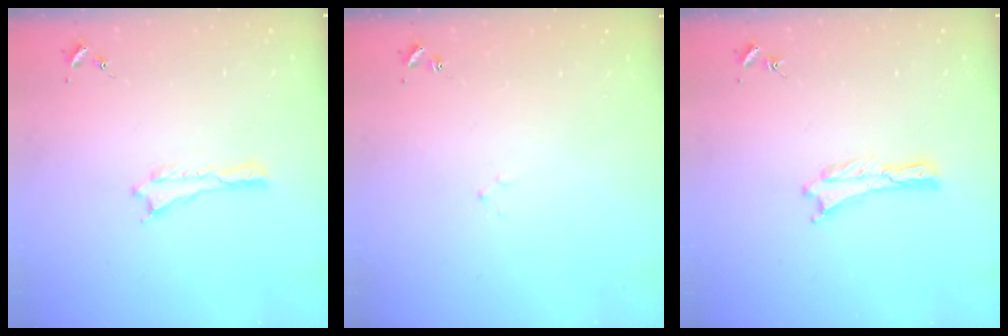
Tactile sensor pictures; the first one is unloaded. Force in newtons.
{"total": 1.4, "press": 1.4, "slide": 0.2}
{"total": 0.0}